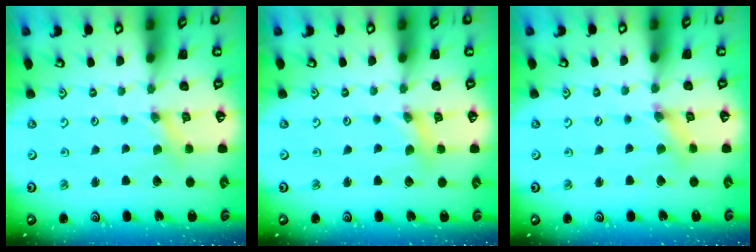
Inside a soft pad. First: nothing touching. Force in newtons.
{"total": 1.7, "press": 1.7, "slide": 0.2}
{"total": 3.4, "press": 3.4, "slide": 0.3}